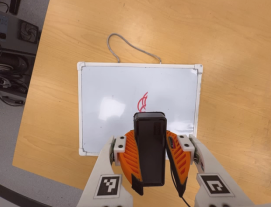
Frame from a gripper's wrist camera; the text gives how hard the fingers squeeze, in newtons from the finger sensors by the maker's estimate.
{"total": 8.8, "left": 7.6, "right": 9.9}